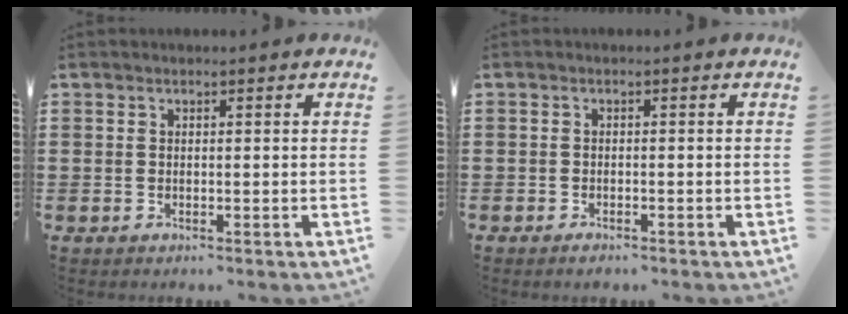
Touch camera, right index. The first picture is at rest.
{"total": 0.8, "force": [-0.7, 0.2, 0.2], "torque": [-0.006, -0.002, -0.014]}